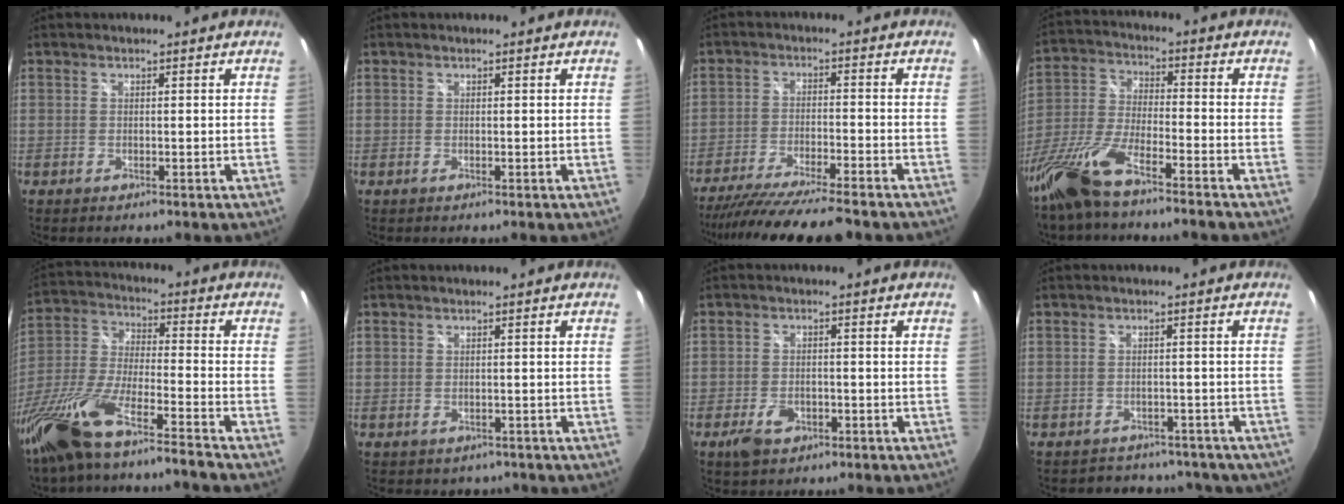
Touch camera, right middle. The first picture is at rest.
{"total": 0.0}
{"total": 14.5, "force": [-12.8, -0.2, 6.8], "torque": [-0.140, -0.033, -0.212]}
{"total": 12.9, "force": [-9.7, 1.6, 8.4], "torque": [-0.193, -0.022, -0.192]}
{"total": 18.0, "force": [-14.0, 0.7, 11.3], "torque": [-0.237, -0.038, -0.269]}
{"total": 1.7, "force": [-0.9, 1.3, 0.5], "torque": [-0.011, -0.006, -0.008]}
{"total": 4.9, "force": [-2.8, 2.8, 2.8], "torque": [-0.070, -0.003, -0.047]}
{"total": 11.4, "force": [-9.1, 5.9, 3.4], "torque": [-0.069, 0.014, -0.103]}